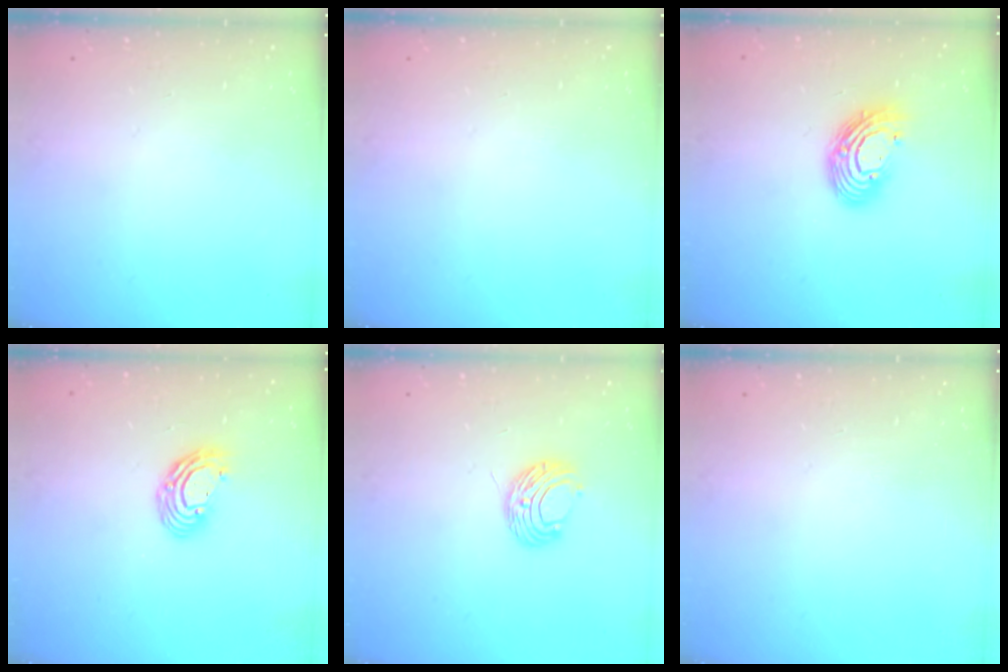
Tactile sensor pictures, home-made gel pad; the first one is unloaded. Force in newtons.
{"total": 0.0}
{"total": 11.9, "press": 11.9, "slide": 1.0}
{"total": 8.7, "press": 8.6, "slide": 1.2}
{"total": 8.0, "press": 7.9, "slide": 0.6}
{"total": 0.0}